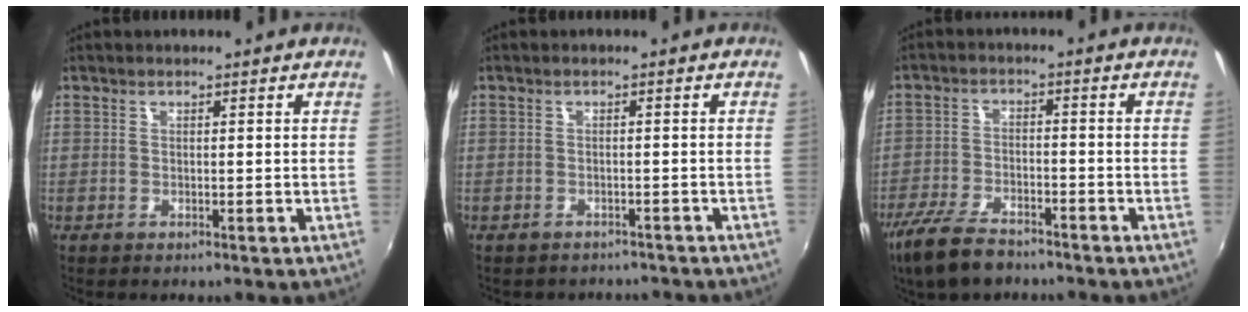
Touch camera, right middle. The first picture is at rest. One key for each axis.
{"total": 4.7, "fx": -4.1, "fy": 2.0, "fz": 1.0, "tx": -0.024, "ty": -0.012, "tz": -0.051}
{"total": 10.2, "fx": -7.8, "fy": 3.8, "fz": 5.4, "tx": -0.137, "ty": -0.022, "tz": -0.147}